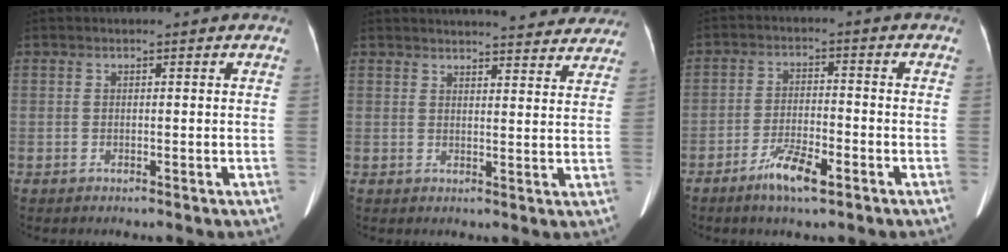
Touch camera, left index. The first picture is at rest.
{"total": 18.9, "force": [17.6, 4.1, 5.5], "torque": [-0.059, -0.009, 0.197]}
{"total": 6.0, "force": [-3.8, 1.2, 4.4], "torque": [-0.090, -0.008, -0.068]}